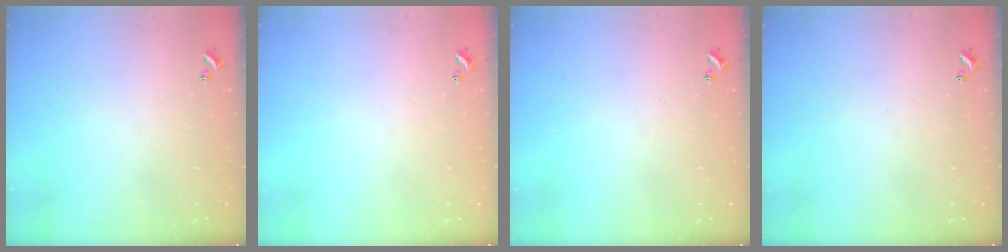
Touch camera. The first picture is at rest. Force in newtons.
{"total": 0.0}
{"total": 0.0}
{"total": 0.0}